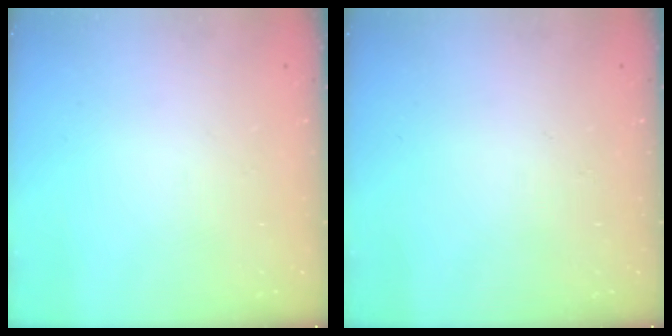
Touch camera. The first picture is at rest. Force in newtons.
{"total": 0.0}